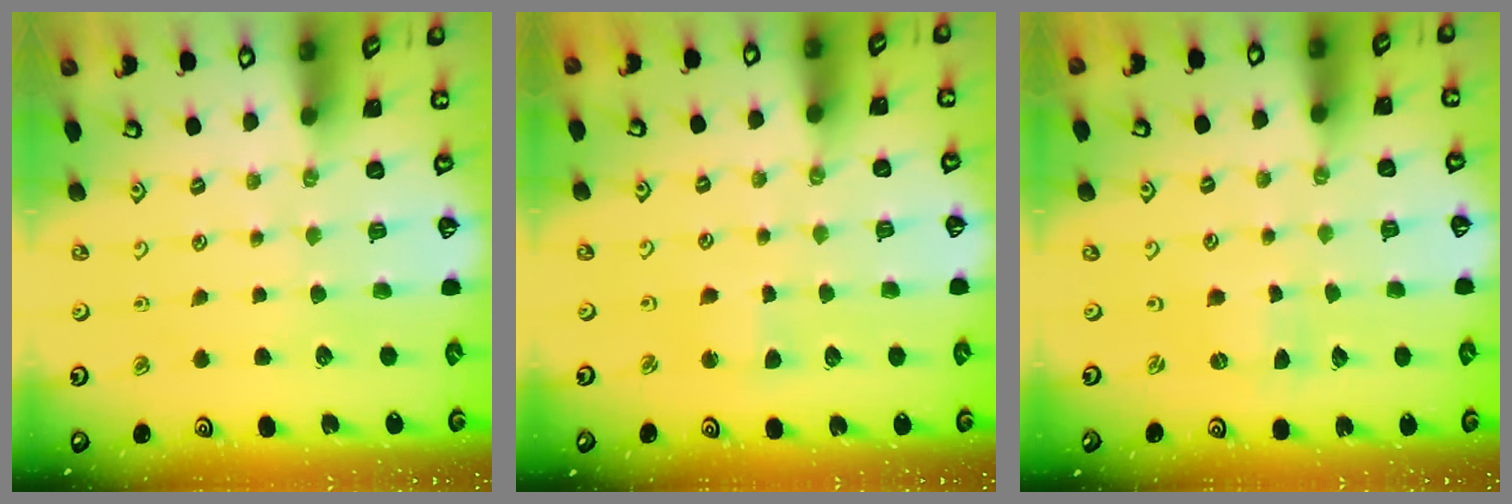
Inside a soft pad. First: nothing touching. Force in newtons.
{"total": 2.5, "press": 2.5, "slide": 0.3}
{"total": 0.6, "press": 0.6, "slide": 0.1}